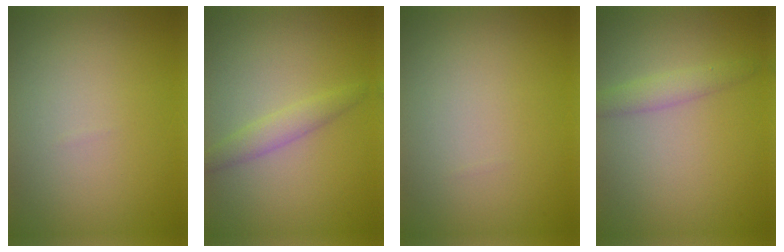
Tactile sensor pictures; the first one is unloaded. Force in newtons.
{"total": 1.9, "press": 1.9, "slide": 0.1}
{"total": 0.0}
{"total": 1.8, "press": 1.7, "slide": 0.2}